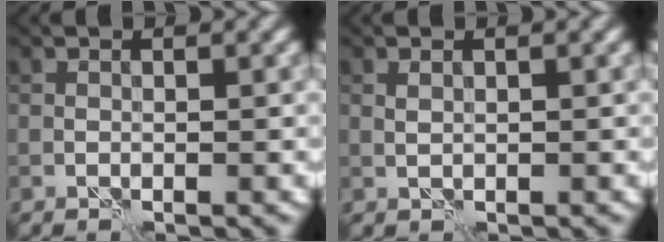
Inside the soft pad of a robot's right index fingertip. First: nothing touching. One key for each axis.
{"total": 0.6, "fx": 0.3, "fy": 0.3, "fz": 0.5, "tx": -0.014, "ty": 0.001, "tz": 0.006}